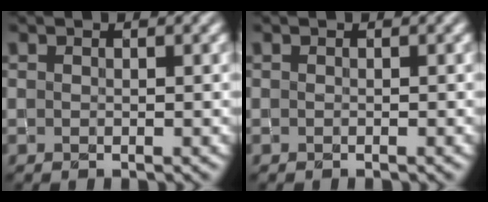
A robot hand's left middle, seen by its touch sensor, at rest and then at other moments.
{"total": 0.0}